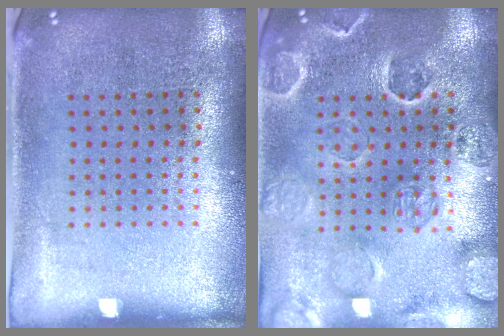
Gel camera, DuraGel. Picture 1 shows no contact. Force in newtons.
{"total": 2.7, "press": 2.6, "slide": 0.8}